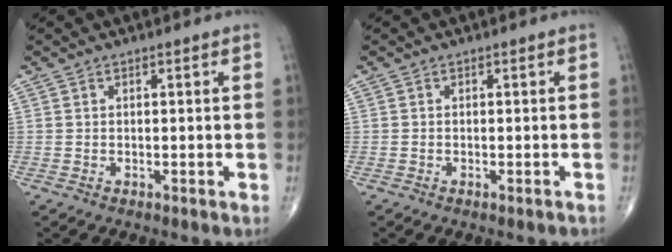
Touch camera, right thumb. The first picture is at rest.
{"total": 1.0, "force": [-0.7, 0.2, 0.6], "torque": [-0.011, 0.001, -0.009]}